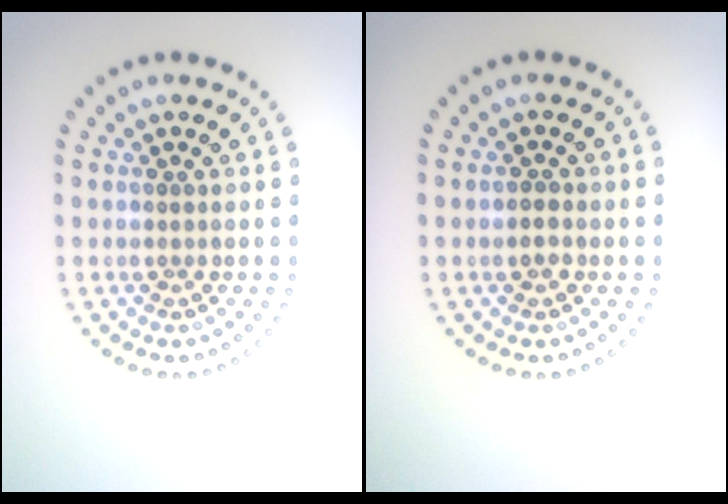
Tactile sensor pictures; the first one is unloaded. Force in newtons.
{"total": 1.0, "press": 1.0, "slide": 0.2}